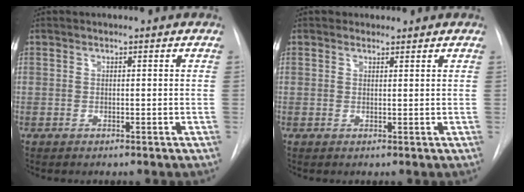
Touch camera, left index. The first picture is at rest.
{"total": 0.9, "force": [0.7, 0.5, -0.1], "torque": [0.000, 0.002, 0.008]}